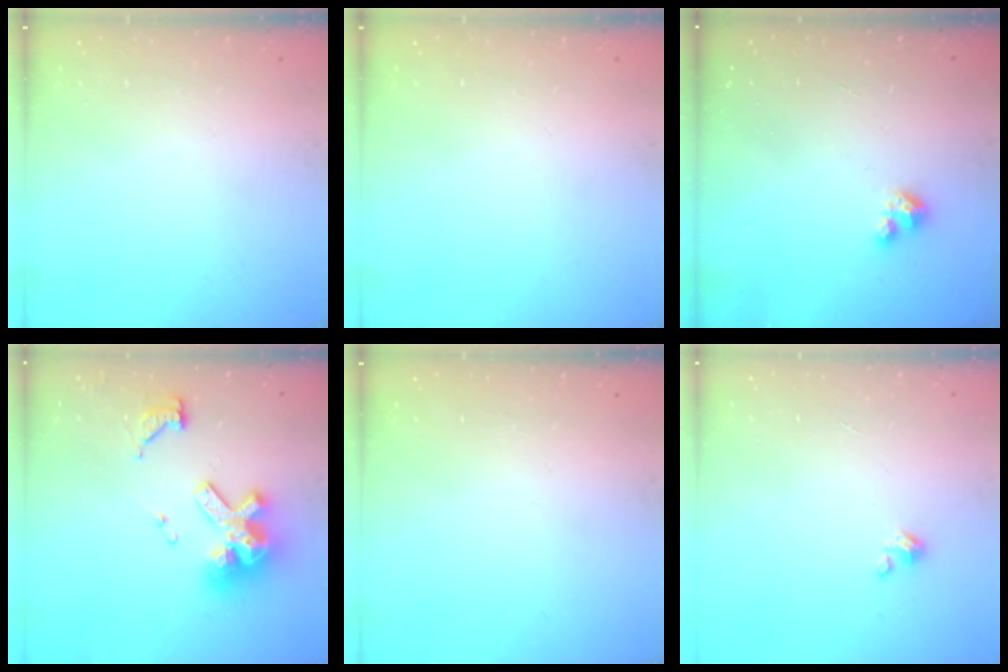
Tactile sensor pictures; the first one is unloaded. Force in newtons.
{"total": 0.0}
{"total": 2.9, "press": 2.9, "slide": 0.2}
{"total": 14.4, "press": 14.4, "slide": 1.6}
{"total": 0.0}
{"total": 2.0, "press": 1.9, "slide": 0.3}